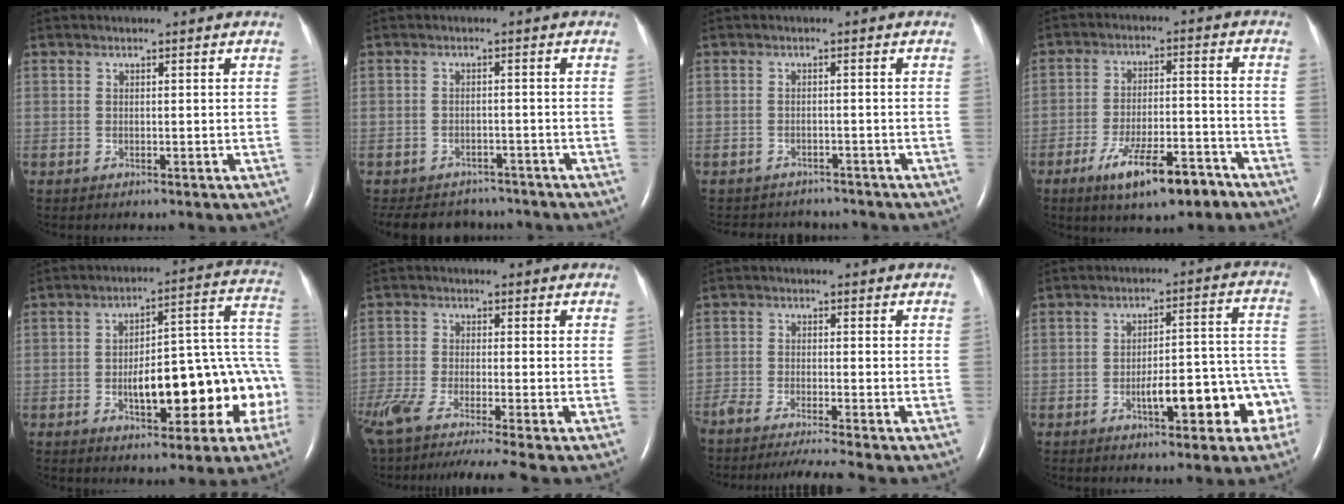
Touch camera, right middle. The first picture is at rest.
{"total": 10.0, "force": [-8.8, 4.2, 2.1], "torque": [-0.041, 0.005, -0.109]}
{"total": 6.7, "force": [-6.2, 2.4, 0.6], "torque": [-0.012, 0.004, -0.074]}
{"total": 10.6, "force": [-6.9, 2.6, 7.6], "torque": [-0.133, -0.004, -0.110]}
{"total": 16.7, "force": [-5.0, 5.4, 15.0], "torque": [-0.168, 0.050, -0.058]}
{"total": 14.9, "force": [-12.2, 0.0, 8.6], "torque": [-0.162, -0.046, -0.204]}
{"total": 10.2, "force": [-9.1, -1.0, 4.6], "torque": [-0.058, -0.027, -0.146]}
{"total": 11.8, "force": [-5.1, 3.4, 10.1], "torque": [-0.119, 0.045, -0.063]}